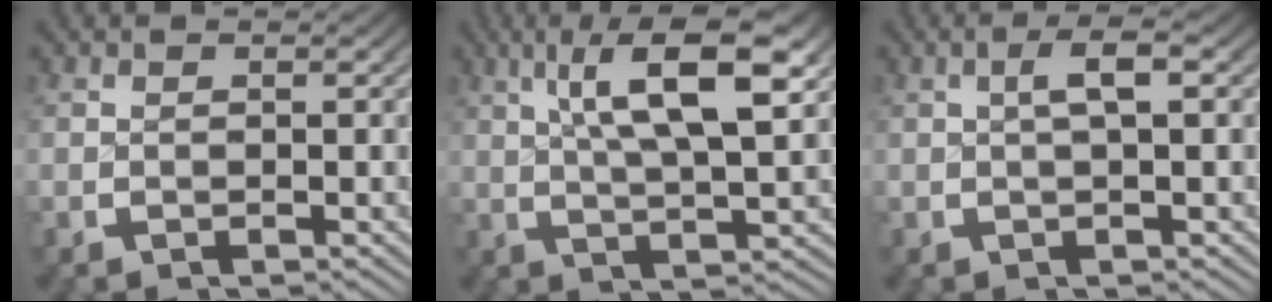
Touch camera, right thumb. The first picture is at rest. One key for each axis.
{"total": 8.9, "fx": 3.2, "fy": 3.5, "fz": 7.5, "tx": -0.117, "ty": 0.000, "tz": 0.050}
{"total": 2.3, "fx": 0.8, "fy": 0.6, "fz": 2.0, "tx": -0.031, "ty": 0.007, "tz": 0.011}